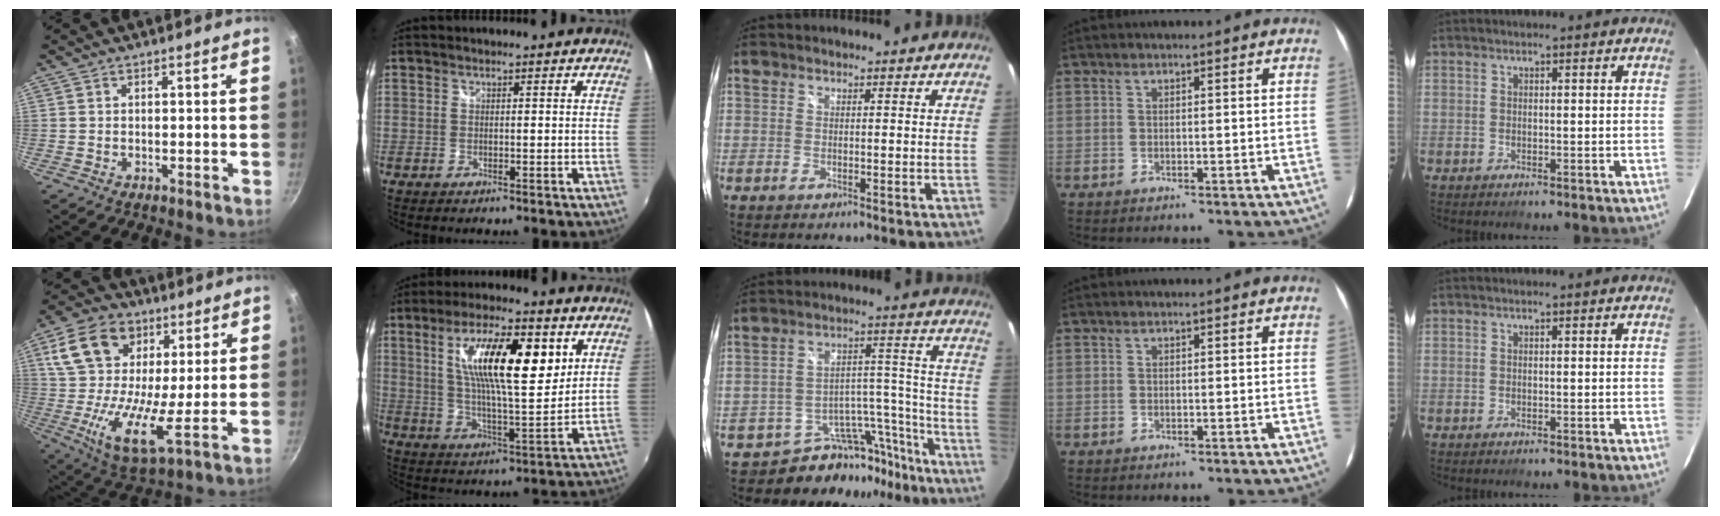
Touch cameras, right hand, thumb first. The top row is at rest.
{"thumb": {"total": 18.1, "force": [5.9, 10.9, 13.1], "torque": [-0.226, -0.019, 0.089]}, "index": {"total": 17.6, "force": [6.2, 5.2, 15.7], "torque": [-0.271, 0.007, 0.104]}, "middle": {"total": 12.1, "force": [-10.8, 5.3, 1.3], "torque": [-0.004, 0.067, -0.161]}}